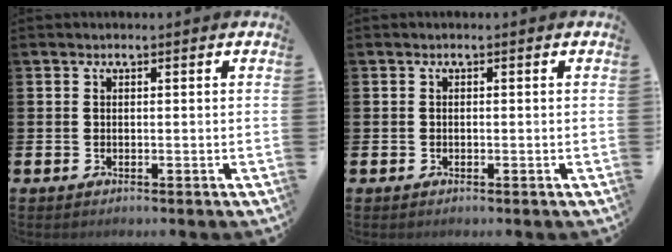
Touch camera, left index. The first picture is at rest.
{"total": 0.0}